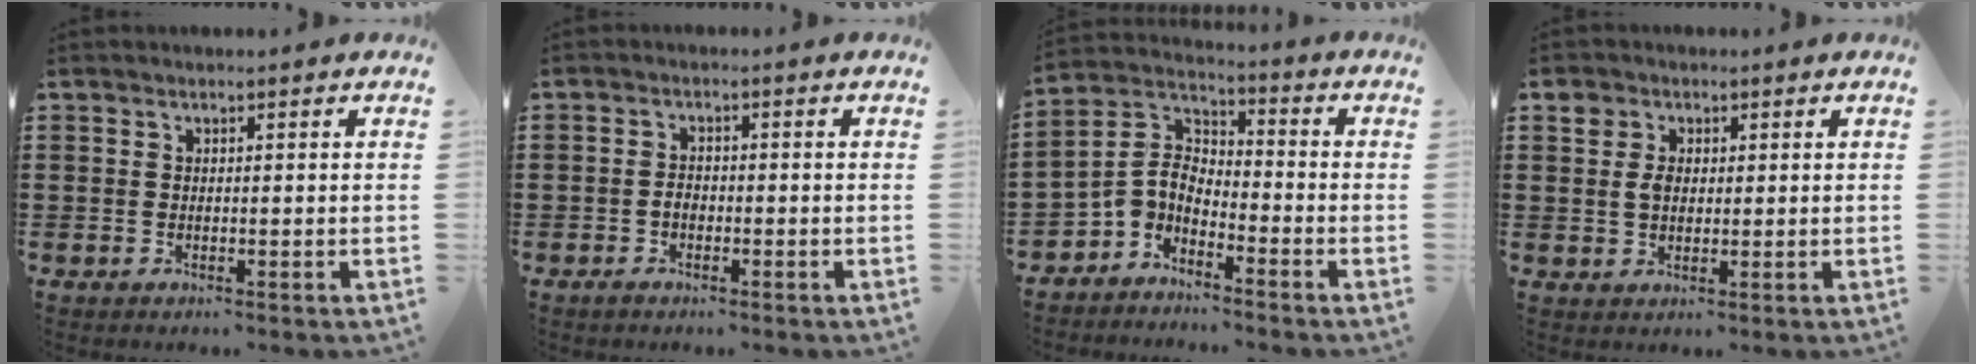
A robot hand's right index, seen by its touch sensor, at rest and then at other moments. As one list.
[{"total": 1.7, "force": [-0.6, 1.0, 1.2], "torque": [-0.025, 0.002, -0.013]}, {"total": 3.7, "force": [-2.3, 2.6, 1.5], "torque": [-0.072, -0.014, -0.062]}, {"total": 3.1, "force": [0.8, 2.4, 1.7], "torque": [-0.043, 0.014, 0.011]}]